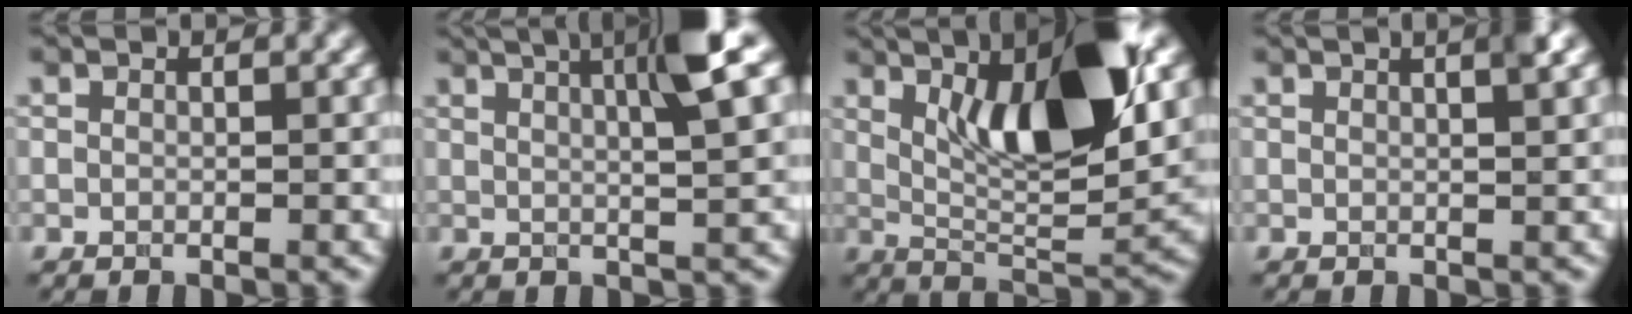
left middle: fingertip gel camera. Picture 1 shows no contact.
{"total": 6.6, "force": [2.5, 1.1, 5.9], "torque": [-0.075, 0.011, 0.036]}
{"total": 11.0, "force": [3.9, 2.9, 9.8], "torque": [-0.147, -0.009, 0.071]}
{"total": 2.3, "force": [1.1, 0.5, 1.9], "torque": [-0.019, 0.006, 0.005]}